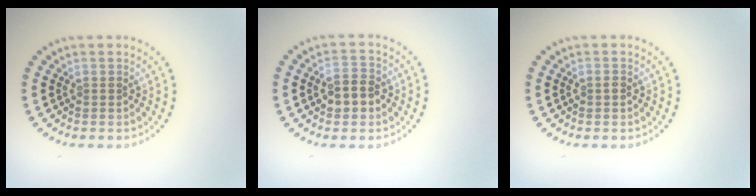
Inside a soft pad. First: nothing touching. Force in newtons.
{"total": 2.9, "press": 2.9, "slide": 0.3}
{"total": 0.9, "press": 0.9, "slide": 0.1}